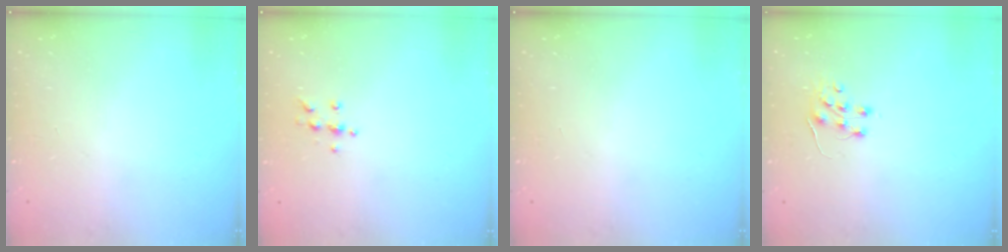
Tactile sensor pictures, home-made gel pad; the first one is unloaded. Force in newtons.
{"total": 5.0, "press": 4.9, "slide": 0.5}
{"total": 0.0}
{"total": 7.1, "press": 7.1, "slide": 0.6}